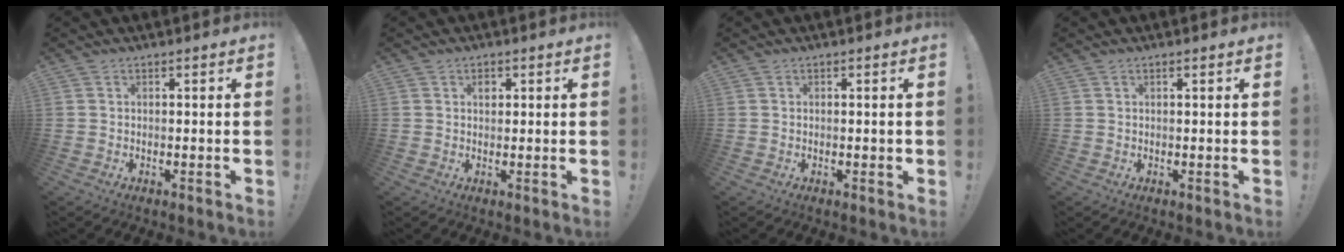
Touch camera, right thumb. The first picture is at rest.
{"total": 1.5, "force": [0.4, 1.2, 0.8], "torque": [-0.001, -0.001, 0.001]}
{"total": 1.1, "force": [-0.1, 0.9, 0.6], "torque": [-0.010, 0.006, -0.002]}
{"total": 0.7, "force": [0.4, 0.0, 0.5], "torque": [-0.004, -0.002, 0.005]}